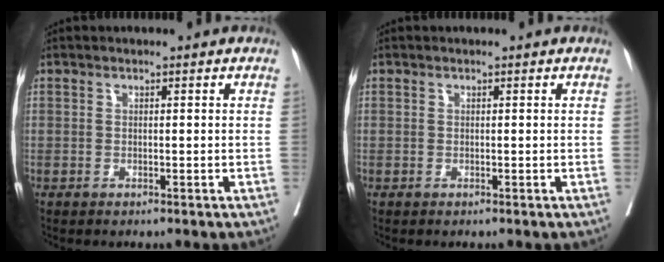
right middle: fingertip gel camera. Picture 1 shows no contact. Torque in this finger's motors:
{"motor_torque": [0.00, 0.00, 0.00, 0.00]}